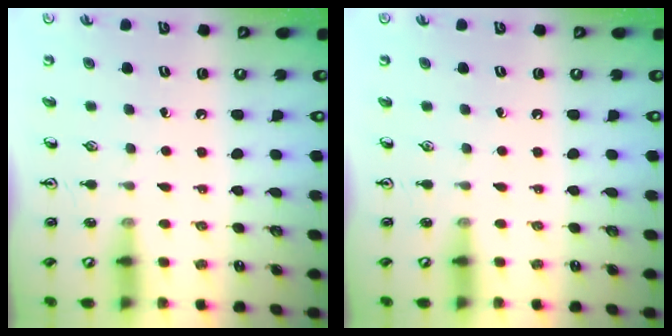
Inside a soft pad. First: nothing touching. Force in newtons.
{"total": 0.0}